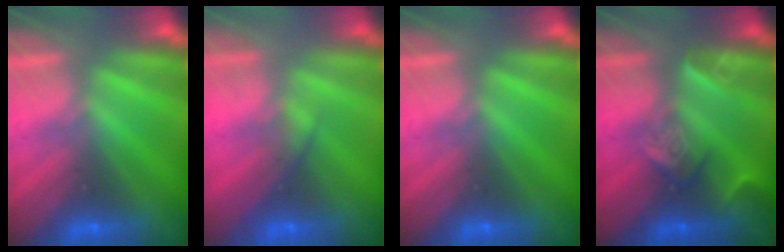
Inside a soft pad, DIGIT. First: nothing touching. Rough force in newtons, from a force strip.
{"total": 2.3}
{"total": 0.0}
{"total": 2.4}